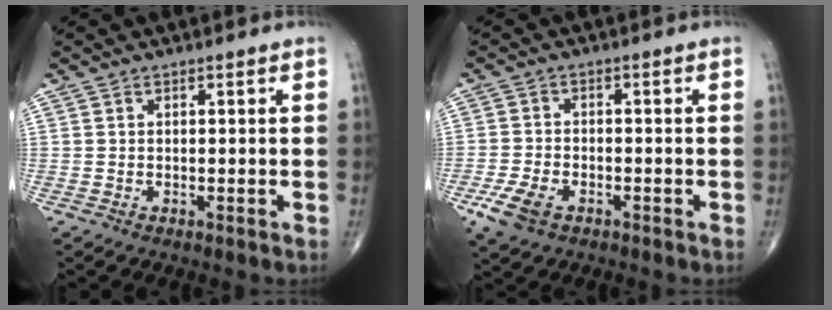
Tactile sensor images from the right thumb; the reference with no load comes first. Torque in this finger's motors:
{"motor_torque": [1.97, 1.67, 0.47, -0.39, 0.18]}